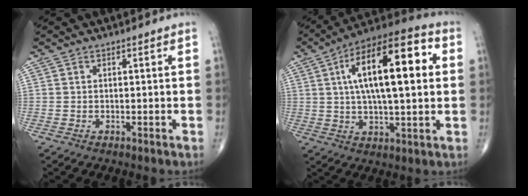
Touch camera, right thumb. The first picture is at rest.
{"total": 20.9, "force": [4.3, 7.6, 19.0], "torque": [-0.295, 0.018, 0.061]}